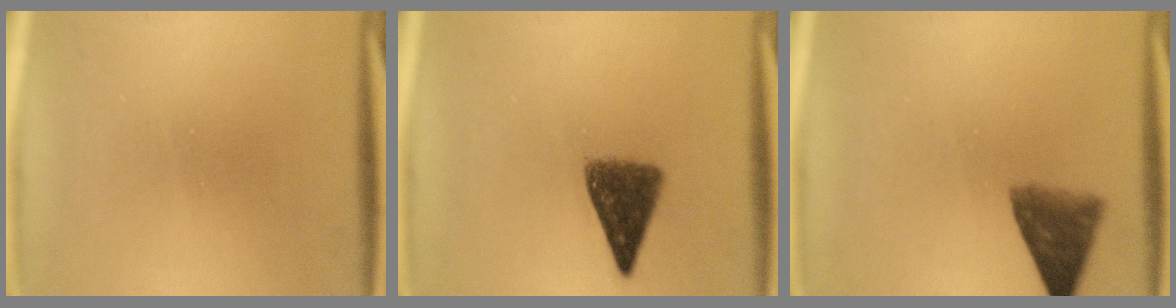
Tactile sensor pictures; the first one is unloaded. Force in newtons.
{"total": 6.8}
{"total": 6.8}